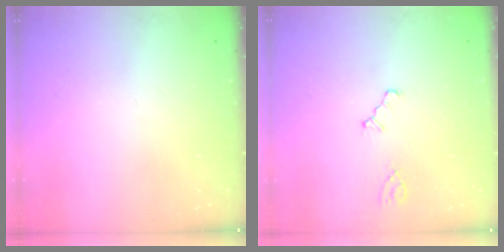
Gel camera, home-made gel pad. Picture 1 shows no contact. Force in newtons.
{"total": 2.0, "press": 2.0, "slide": 0.3}